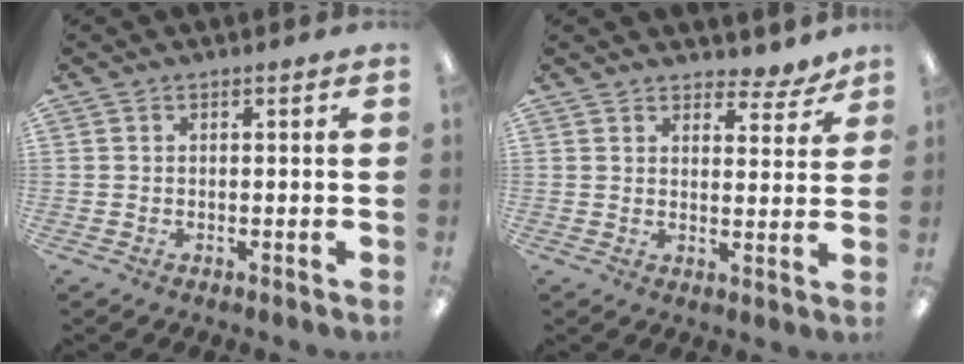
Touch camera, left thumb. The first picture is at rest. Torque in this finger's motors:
{"motor_torque": [0.03, -0.11, -0.30, 0.43, 0.05]}